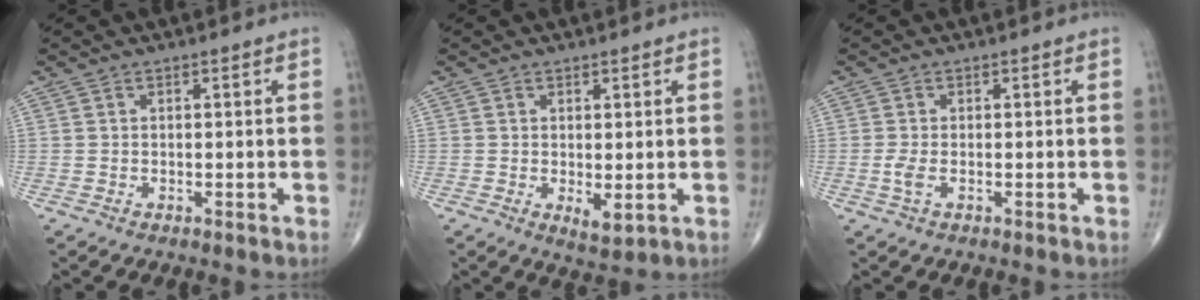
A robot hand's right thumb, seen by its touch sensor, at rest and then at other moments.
{"total": 3.2, "force": [-0.3, 1.3, 2.9], "torque": [-0.040, -0.011, 0.001]}
{"total": 1.9, "force": [-0.5, 0.7, 1.7], "torque": [-0.046, -0.006, -0.012]}